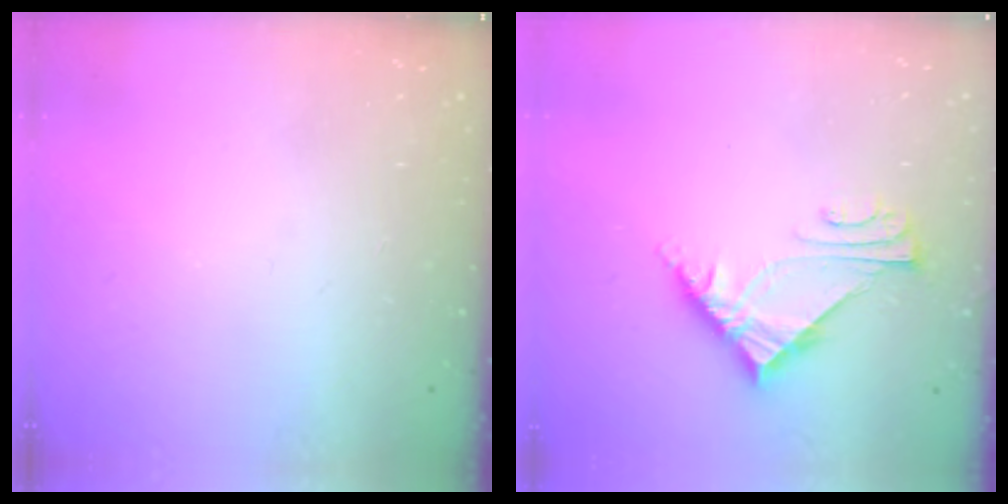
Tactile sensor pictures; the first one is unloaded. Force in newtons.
{"total": 6.6, "press": 6.6, "slide": 0.4}